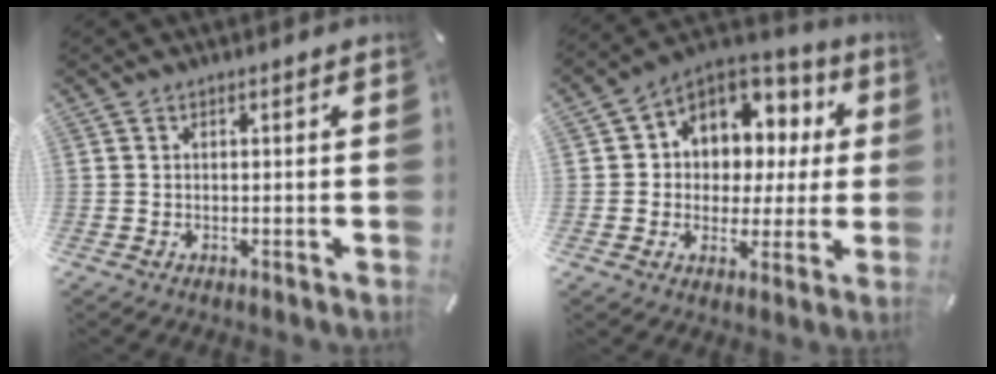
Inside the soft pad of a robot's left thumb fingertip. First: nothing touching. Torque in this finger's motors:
{"motor_torque": [0.89, 0.53, 0.84, 0.40, 0.07]}